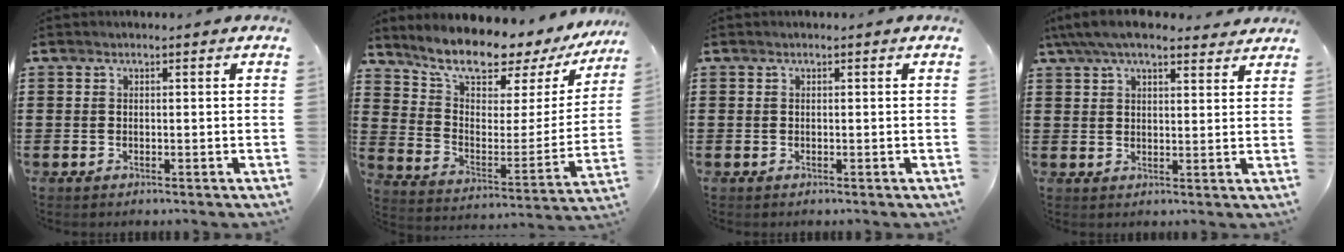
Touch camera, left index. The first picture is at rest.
{"total": 9.3, "force": [8.3, 1.9, 3.7], "torque": [-0.091, -0.071, 0.135]}
{"total": 0.0}
{"total": 6.7, "force": [5.5, 1.6, 3.5], "torque": [-0.081, -0.007, 0.102]}